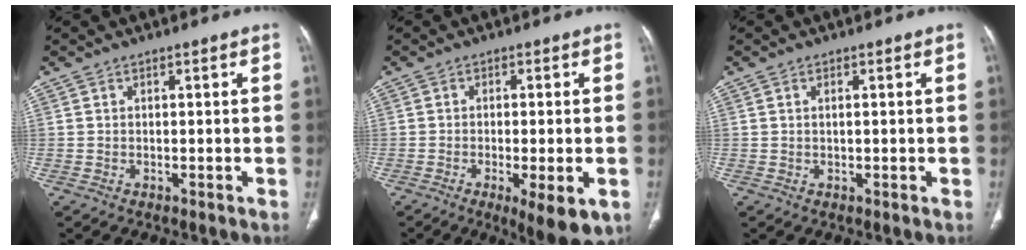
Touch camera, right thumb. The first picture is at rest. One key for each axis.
{"total": 9.3, "fx": -3.6, "fy": 2.5, "fz": 8.2, "tx": -0.117, "ty": -0.009, "tz": -0.048}
{"total": 0.7, "fx": 0.2, "fy": 0.2, "fz": 0.7, "tx": -0.016, "ty": 0.000, "tz": 0.003}